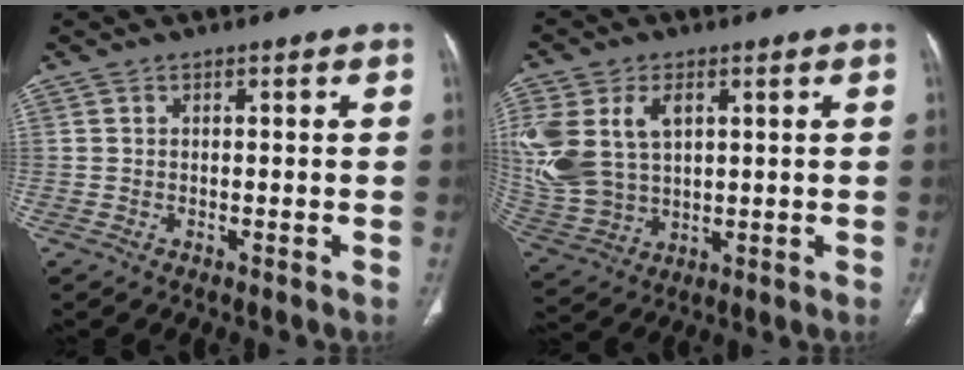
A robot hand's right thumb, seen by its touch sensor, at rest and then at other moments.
{"total": 17.9, "force": [4.5, 12.3, 12.2], "torque": [-0.291, 0.002, 0.106]}